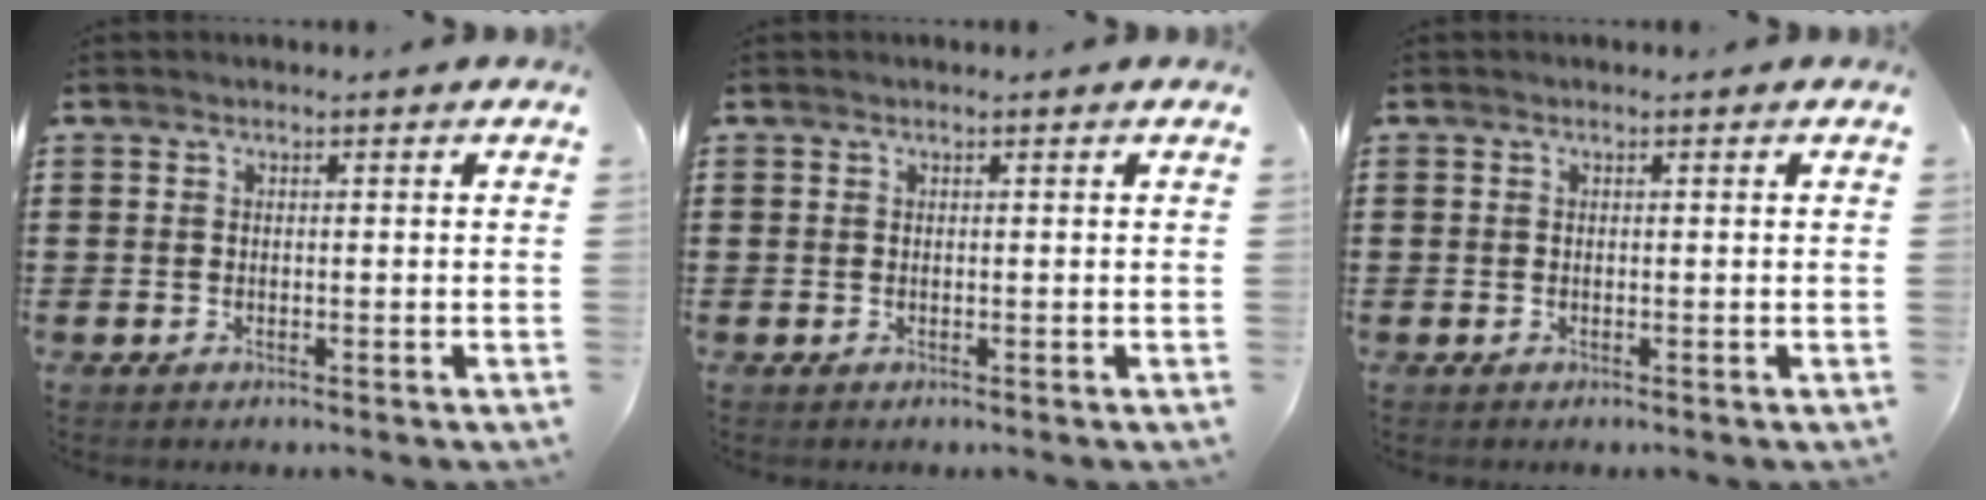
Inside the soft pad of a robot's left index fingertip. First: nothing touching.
{"total": 0.0}
{"total": 0.0}